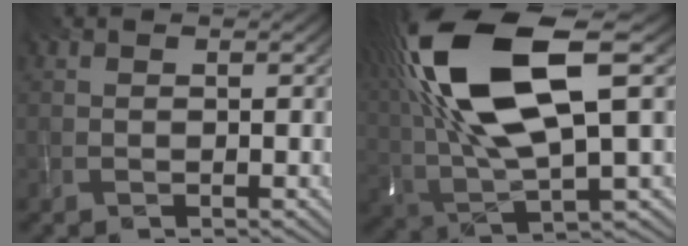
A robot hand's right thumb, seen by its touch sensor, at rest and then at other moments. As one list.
[{"total": 17.6, "force": [5.7, 6.3, 15.4], "torque": [-0.345, 0.015, 0.106]}]